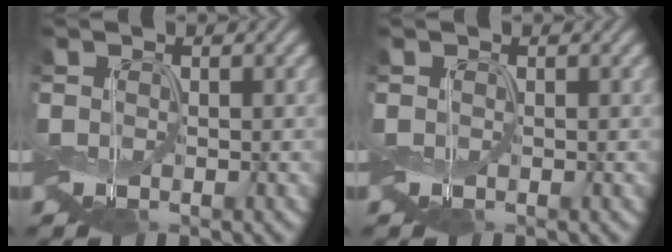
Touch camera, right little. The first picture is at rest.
{"total": 0.0}